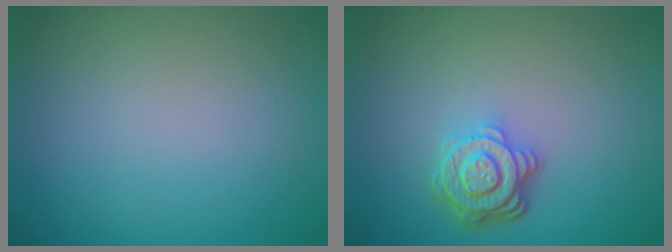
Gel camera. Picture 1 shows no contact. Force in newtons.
{"total": 4.0, "press": 3.2, "slide": 2.4}